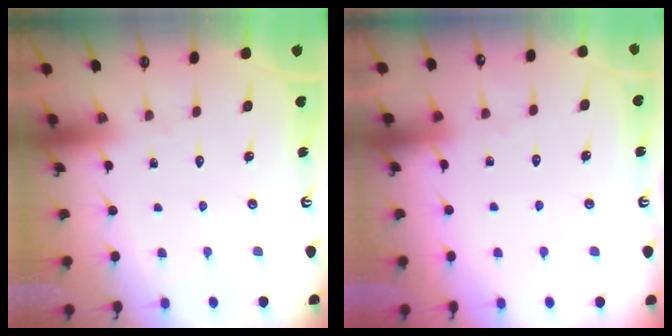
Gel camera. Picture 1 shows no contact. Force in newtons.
{"total": 3.4, "press": 3.4, "slide": 0.5}